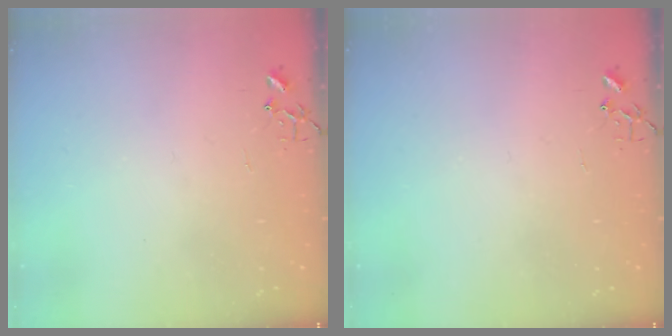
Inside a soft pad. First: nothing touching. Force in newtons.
{"total": 0.0}